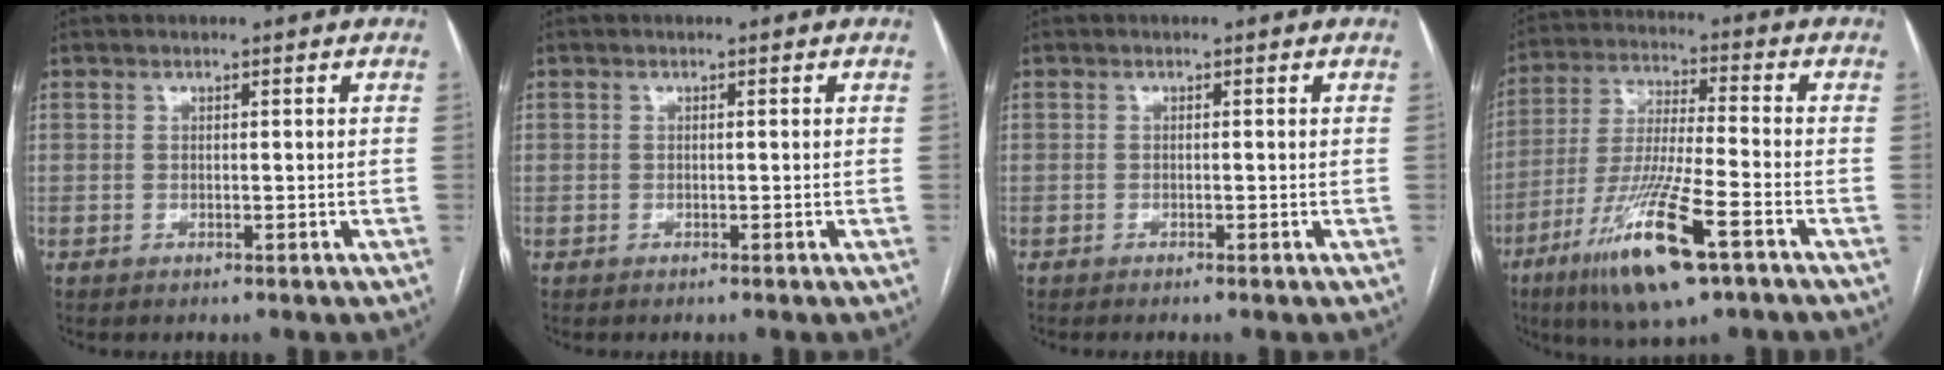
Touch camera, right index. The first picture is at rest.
{"total": 0.0}
{"total": 0.7, "force": [-0.5, -0.2, 0.4], "torque": [-0.012, 0.003, -0.011]}
{"total": 15.8, "force": [-8.3, 1.6, 13.4], "torque": [-0.276, -0.034, -0.147]}